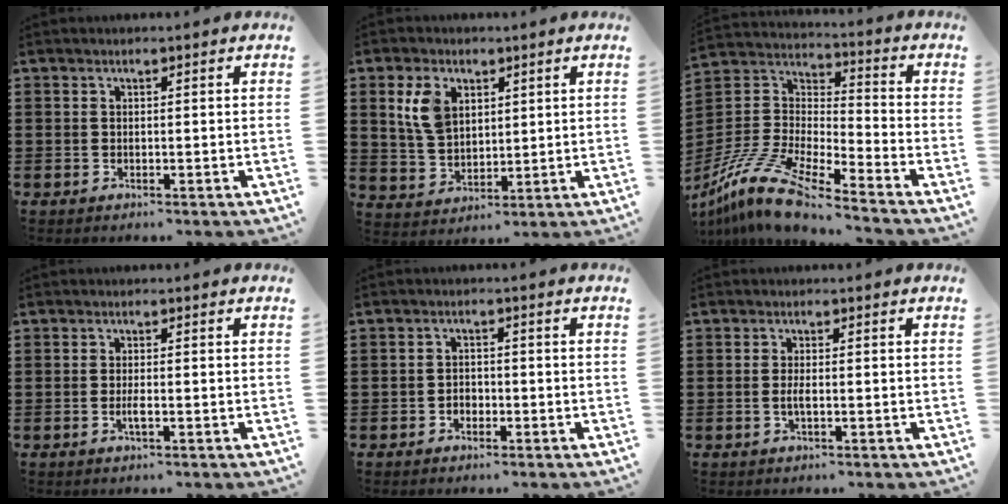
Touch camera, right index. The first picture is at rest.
{"total": 6.8, "force": [2.7, 4.4, 4.5], "torque": [-0.117, 0.008, 0.046]}
{"total": 12.3, "force": [-10.5, 1.8, 6.2], "torque": [-0.154, 0.011, -0.218]}
{"total": 2.0, "force": [-0.7, 0.3, 1.8], "torque": [-0.048, -0.005, -0.017]}
{"total": 1.6, "force": [-0.9, 1.2, 0.7], "torque": [-0.016, 0.000, -0.019]}
{"total": 1.8, "force": [-0.5, 0.3, 1.7], "torque": [-0.038, -0.004, -0.010]}